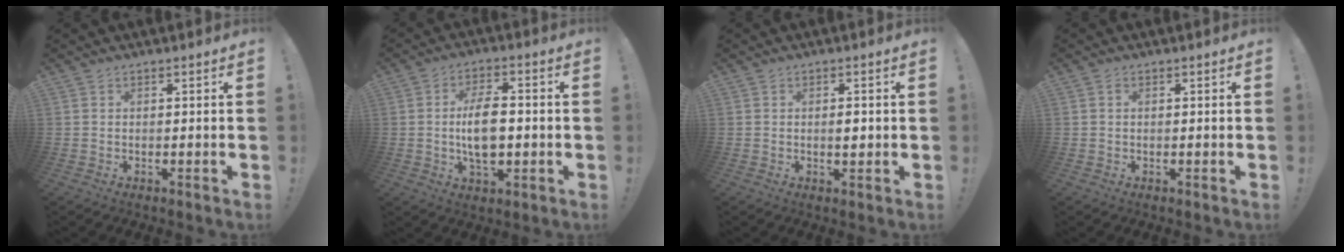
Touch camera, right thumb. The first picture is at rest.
{"total": 10.9, "force": [-0.8, 5.9, 9.2], "torque": [-0.161, 0.002, -0.018]}
{"total": 2.2, "force": [-0.3, 1.0, 2.0], "torque": [-0.026, 0.000, -0.008]}
{"total": 0.6, "force": [0.1, 0.4, 0.4], "torque": [-0.002, -0.001, 0.000]}